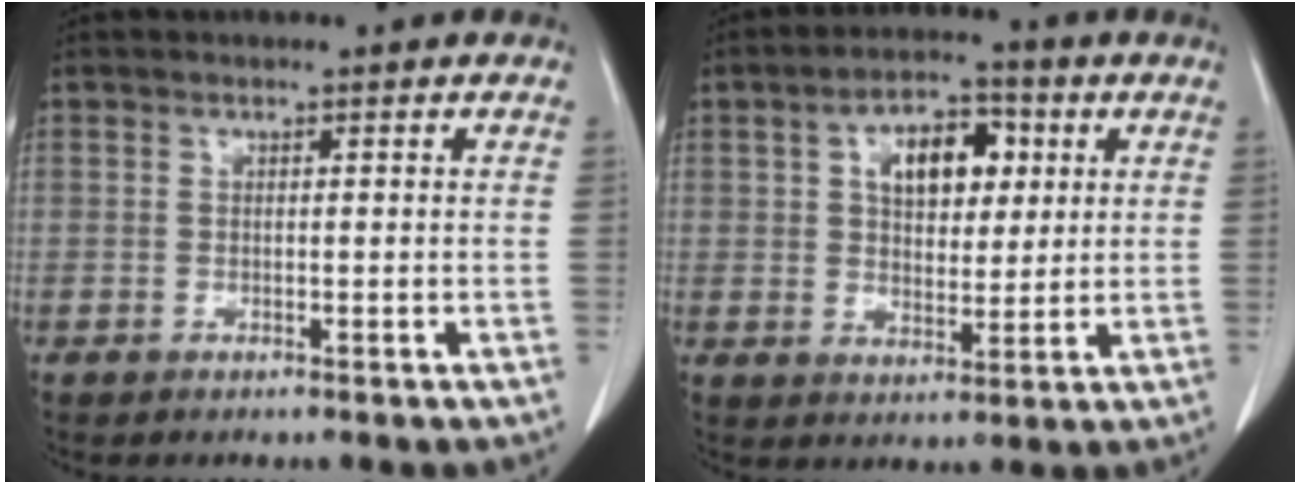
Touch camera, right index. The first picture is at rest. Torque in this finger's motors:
{"motor_torque": [0.48, 0.38, 0.38, 0.10]}